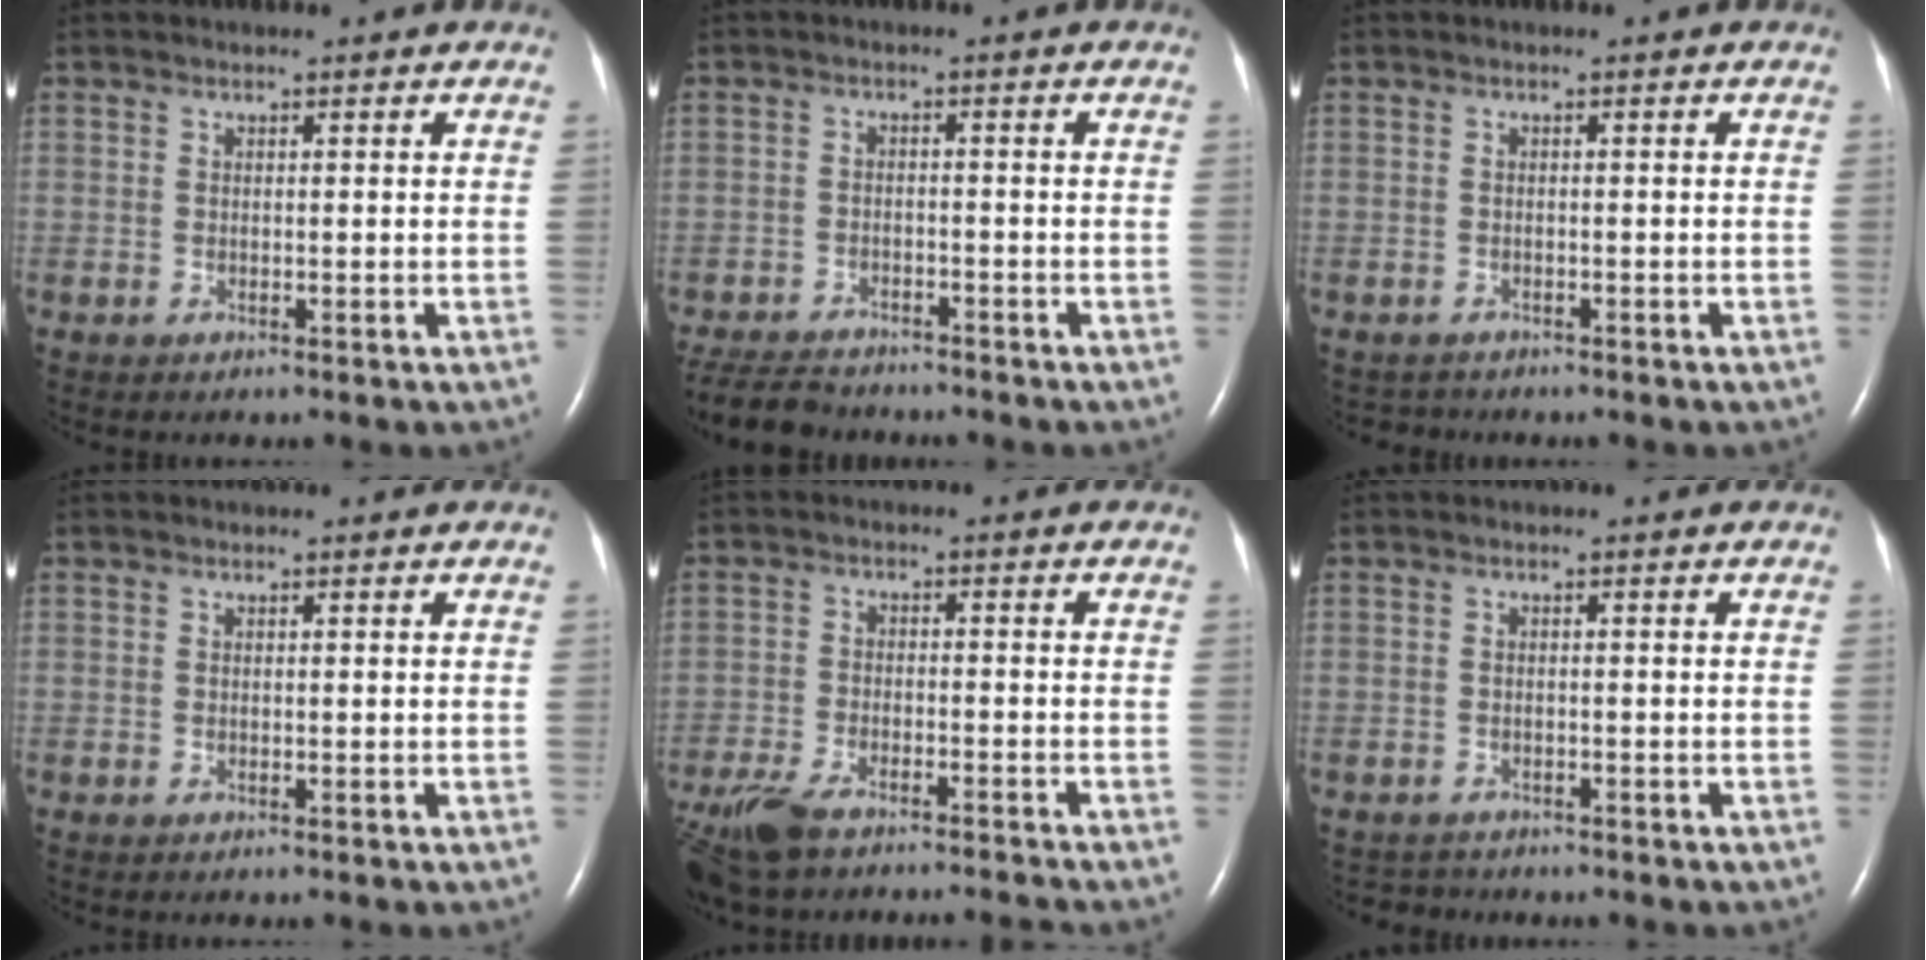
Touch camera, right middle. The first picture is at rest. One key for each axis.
{"total": 7.2, "fx": -6.7, "fy": 1.8, "fz": 1.8, "tx": -0.031, "ty": -0.016, "tz": -0.110}
{"total": 1.4, "fx": -1.2, "fy": 0.5, "fz": -0.4, "tx": 0.001, "ty": -0.004, "tz": -0.019}
{"total": 0.0}
{"total": 10.4, "fx": -9.1, "fy": 1.1, "fz": 5.0, "tx": -0.097, "ty": -0.017, "tz": -0.153}
{"total": 2.0, "fx": -1.8, "fy": 0.7, "fz": -0.5, "tx": 0.003, "ty": -0.006, "tz": -0.031}